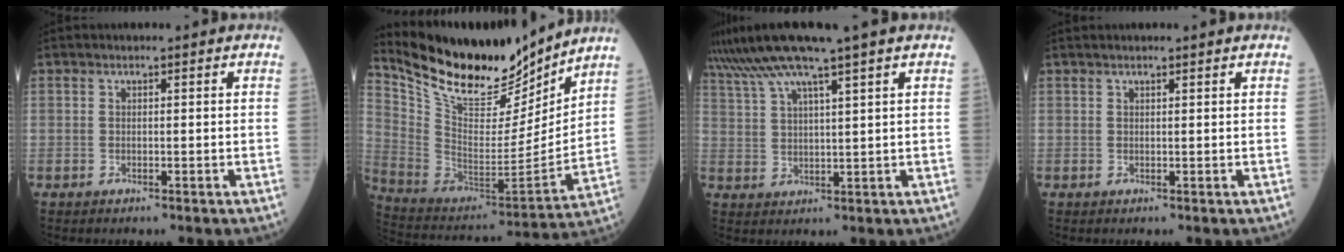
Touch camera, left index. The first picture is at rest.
{"total": 20.1, "force": [17.9, 4.7, 7.9], "torque": [-0.159, -0.033, 0.311]}
{"total": 9.6, "force": [7.4, -1.4, 6.0], "torque": [-0.112, 0.023, 0.133]}
{"total": 1.3, "force": [1.1, 0.1, 0.6], "torque": [-0.010, 0.018, 0.020]}